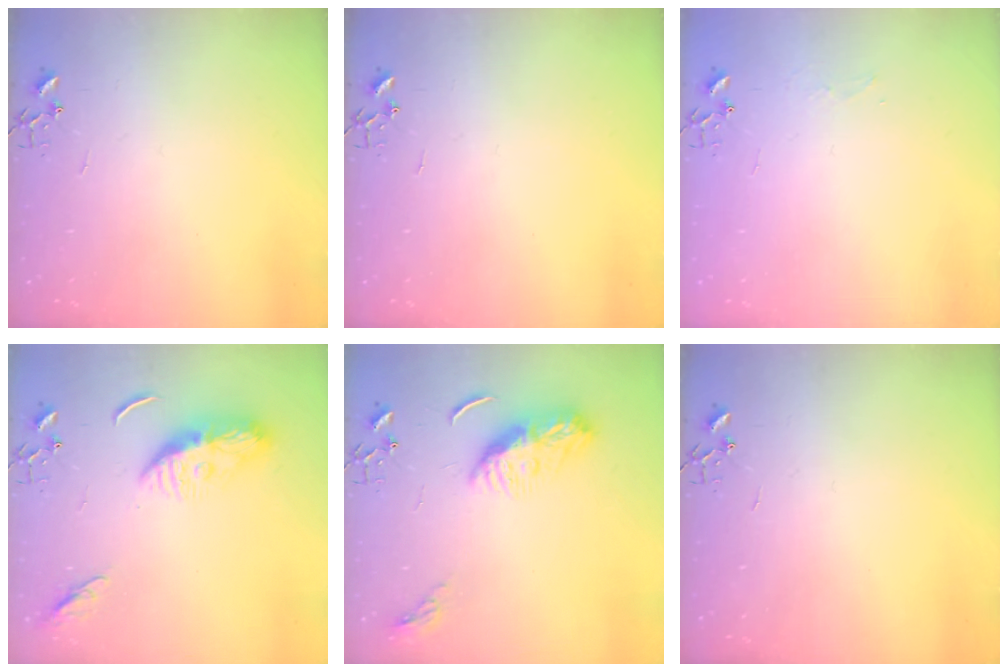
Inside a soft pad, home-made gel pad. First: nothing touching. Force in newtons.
{"total": 0.0}
{"total": 3.8, "press": 3.8, "slide": 0.4}
{"total": 11.4, "press": 11.3, "slide": 1.0}
{"total": 9.4, "press": 9.4, "slide": 0.6}
{"total": 0.0}